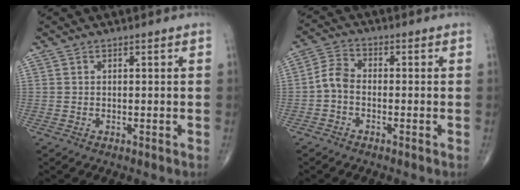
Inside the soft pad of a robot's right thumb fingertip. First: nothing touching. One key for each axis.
{"total": 4.2, "fx": -1.3, "fy": 2.8, "fz": 2.9, "tx": -0.057, "ty": 0.018, "tz": -0.038}